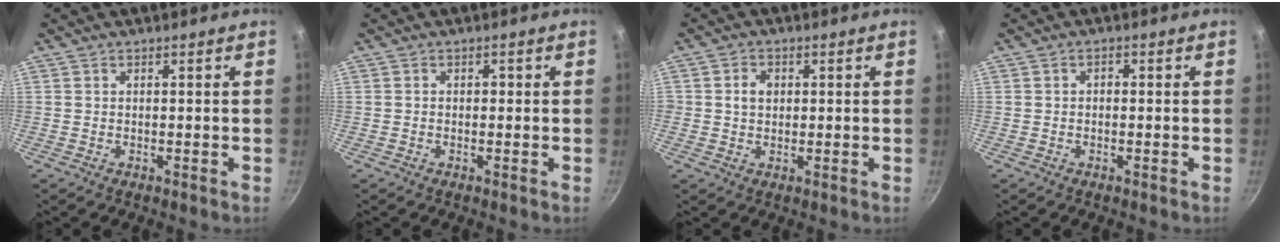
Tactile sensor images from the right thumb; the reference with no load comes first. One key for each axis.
{"total": 0.7, "fx": -0.1, "fy": 0.6, "fz": 0.4, "tx": -0.003, "ty": 0.003, "tz": -0.003}
{"total": 4.5, "fx": 0.6, "fy": 3.7, "fz": 2.5, "tx": -0.023, "ty": 0.007, "tz": 0.007}
{"total": 1.0, "fx": -0.2, "fy": 0.7, "fz": 0.6, "tx": -0.011, "ty": 0.006, "tz": -0.004}